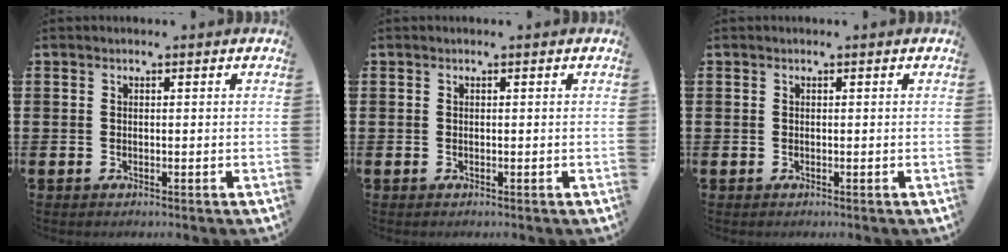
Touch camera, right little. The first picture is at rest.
{"total": 0.0}
{"total": 0.0}